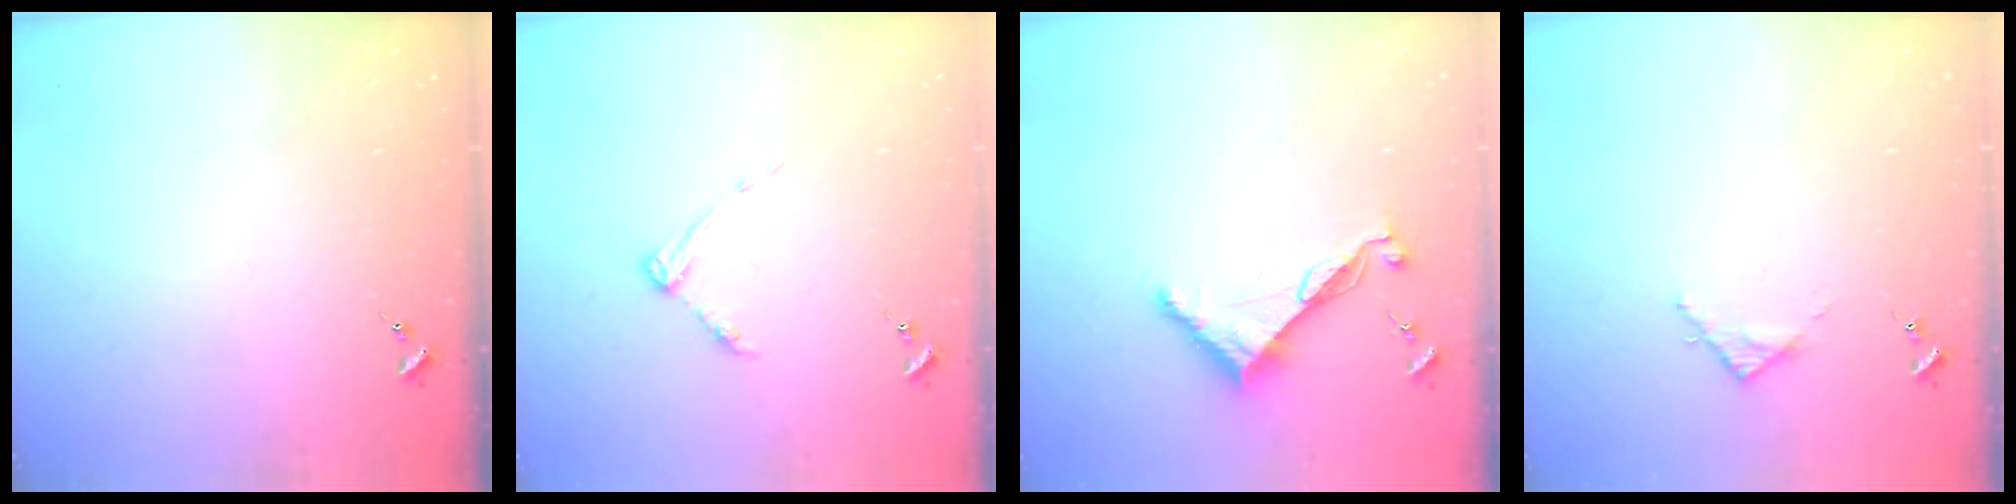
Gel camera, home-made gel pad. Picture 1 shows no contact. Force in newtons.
{"total": 4.9, "press": 4.8, "slide": 0.7}
{"total": 9.0, "press": 9.0, "slide": 0.6}
{"total": 2.8, "press": 2.8, "slide": 0.4}